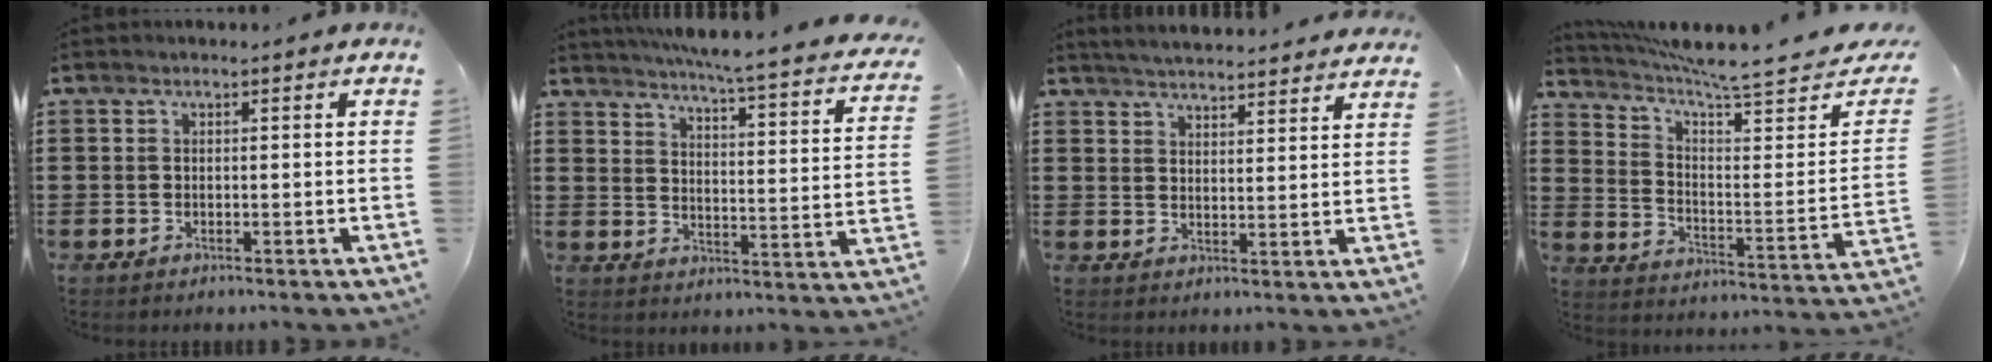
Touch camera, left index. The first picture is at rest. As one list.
[{"total": 4.8, "force": [4.1, -0.7, 2.4], "torque": [-0.061, -0.041, 0.058]}, {"total": 4.2, "force": [4.1, -0.5, 0.4], "torque": [-0.023, -0.024, 0.073]}, {"total": 6.1, "force": [5.5, 0.2, 2.7], "torque": [-0.074, -0.056, 0.087]}]